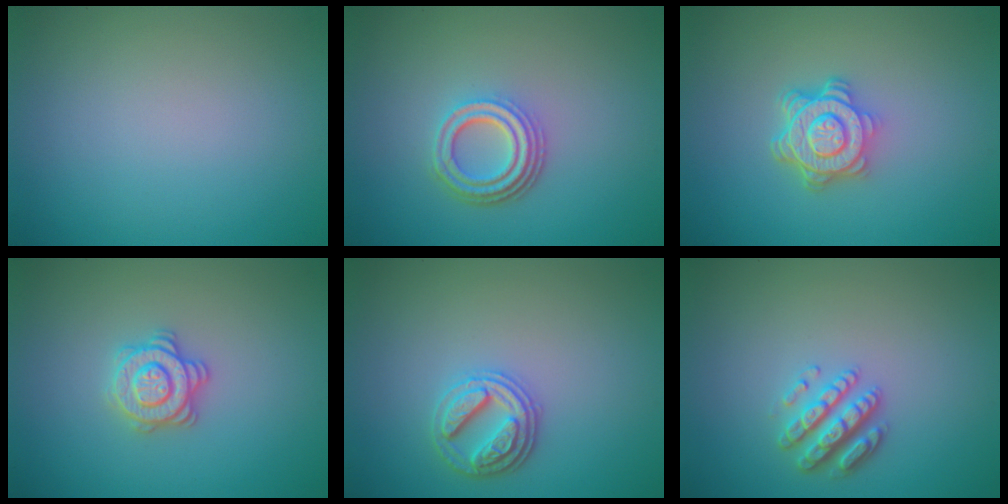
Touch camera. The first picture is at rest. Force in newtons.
{"total": 4.0, "press": 3.0, "slide": 2.6}
{"total": 4.6, "press": 3.6, "slide": 2.9}
{"total": 3.1, "press": 2.9, "slide": 0.9}
{"total": 2.9, "press": 2.8, "slide": 0.8}
{"total": 2.9, "press": 2.8, "slide": 1.1}